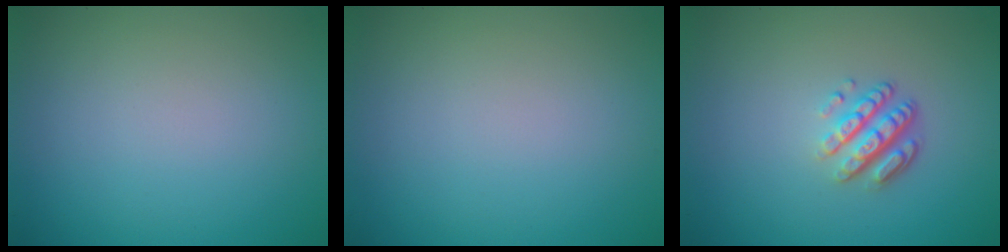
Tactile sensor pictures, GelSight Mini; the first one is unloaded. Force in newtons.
{"total": 0.0}
{"total": 3.6, "press": 2.6, "slide": 2.5}